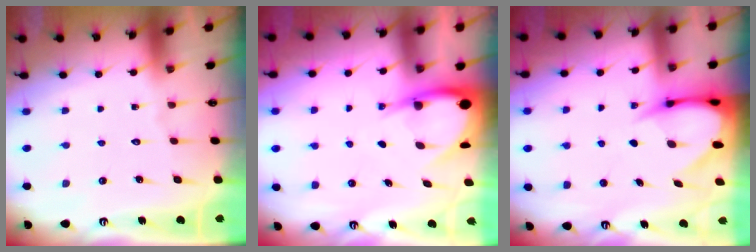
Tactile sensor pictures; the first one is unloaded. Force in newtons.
{"total": 6.3, "press": 6.3, "slide": 0.6}
{"total": 6.2, "press": 6.1, "slide": 0.7}